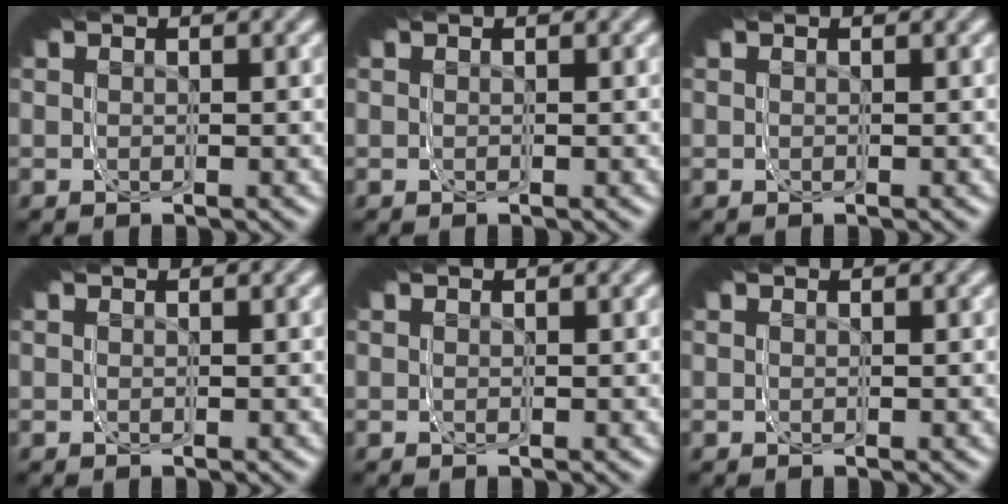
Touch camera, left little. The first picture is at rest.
{"total": 0.0}
{"total": 0.0}
{"total": 0.0}
{"total": 0.0}
{"total": 0.0}